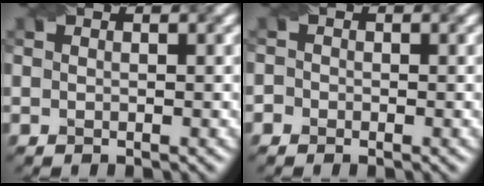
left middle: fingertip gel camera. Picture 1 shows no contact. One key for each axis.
{"total": 0.9, "fx": -0.4, "fy": 0.7, "fz": 0.0, "tx": 0.002, "ty": -0.004, "tz": -0.010}